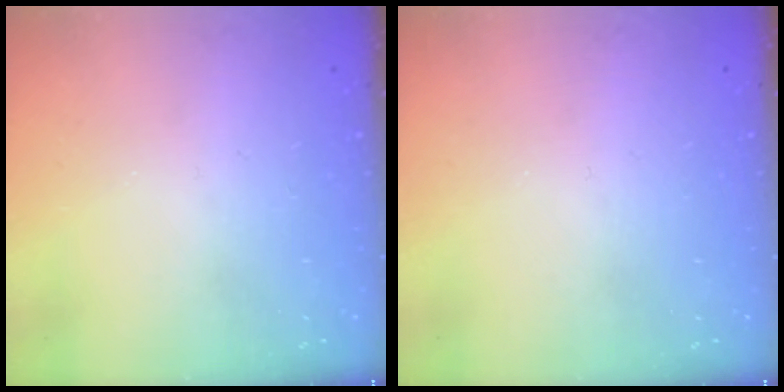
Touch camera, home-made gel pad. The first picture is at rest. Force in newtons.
{"total": 0.0}